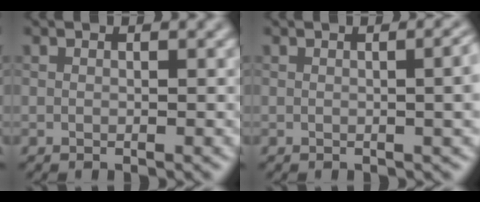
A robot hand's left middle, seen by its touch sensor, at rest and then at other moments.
{"total": 4.8, "force": [0.2, 2.1, 4.3], "torque": [-0.025, 0.010, 0.002]}